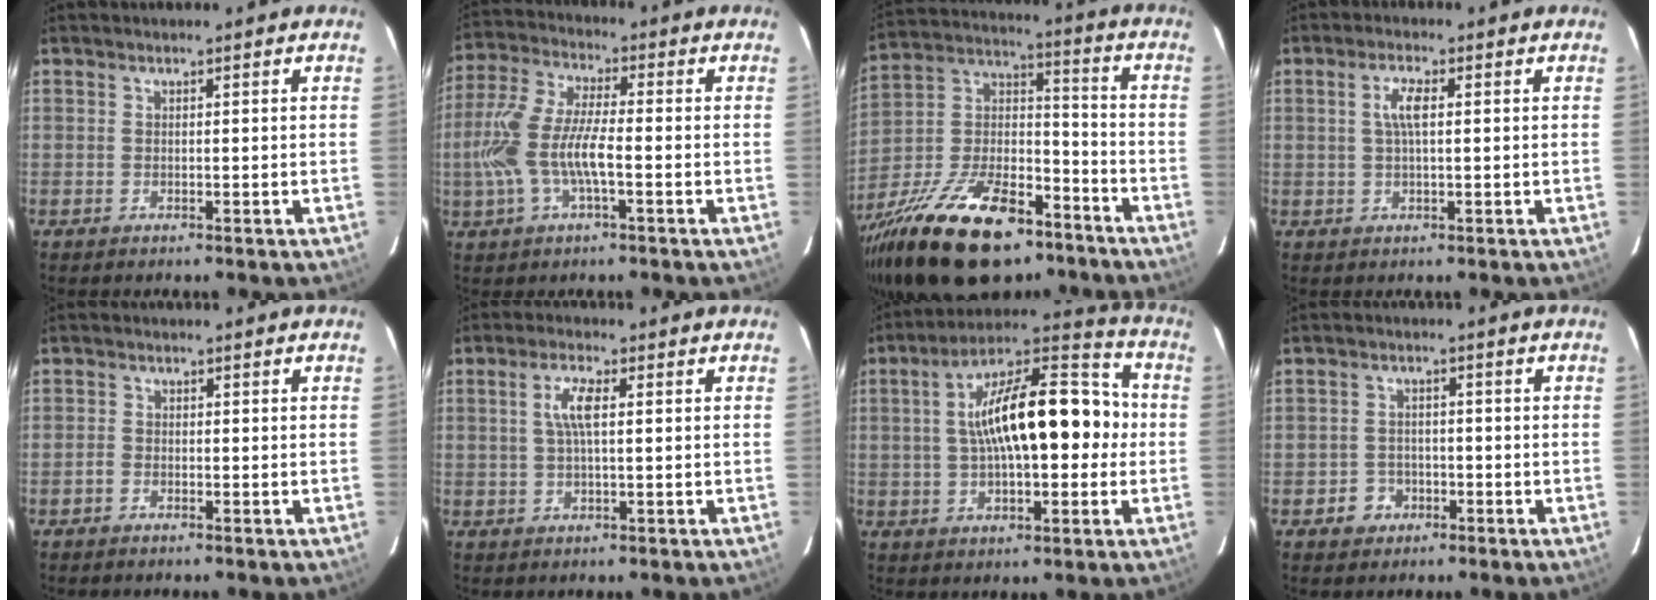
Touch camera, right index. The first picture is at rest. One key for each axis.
{"total": 12.2, "fx": -2.6, "fy": 3.7, "fz": 11.3, "tx": -0.246, "ty": 0.001, "tz": -0.051}
{"total": 27.7, "fx": -17.4, "fy": 12.9, "fz": 17.3, "tx": -0.345, "ty": -0.009, "tz": -0.282}
{"total": 3.5, "fx": 0.6, "fy": 1.0, "fz": 3.3, "tx": -0.066, "ty": 0.006, "tz": 0.012}
{"total": 1.1, "fx": -0.9, "fy": 0.7, "fz": 0.2, "tx": -0.005, "ty": 0.000, "tz": -0.019}
{"total": 3.8, "fx": 0.6, "fy": 1.0, "fz": 3.6, "tx": -0.072, "ty": 0.006, "tz": 0.012}
{"total": 18.9, "fx": 0.7, "fy": 7.7, "fz": 17.3, "tx": -0.284, "ty": 0.034, "tz": 0.005}
{"total": 4.0, "fx": -1.8, "fy": 3.6, "fz": 0.4, "tx": -0.016, "ty": 0.015, "tz": -0.027}